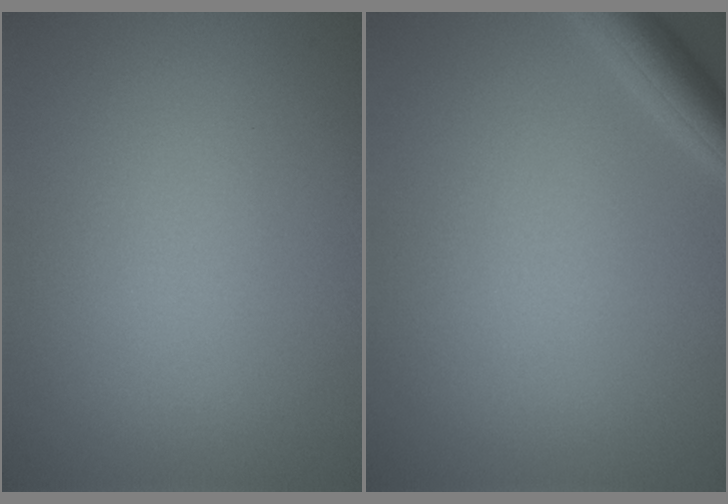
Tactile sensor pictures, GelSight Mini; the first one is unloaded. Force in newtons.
{"total": 2.9, "press": 2.9, "slide": 0.2}